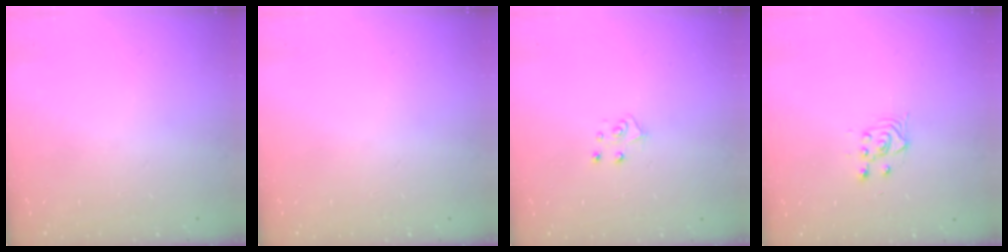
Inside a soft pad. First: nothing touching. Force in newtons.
{"total": 0.0}
{"total": 5.1, "press": 5.1, "slide": 0.5}
{"total": 3.0, "press": 2.6, "slide": 1.3}